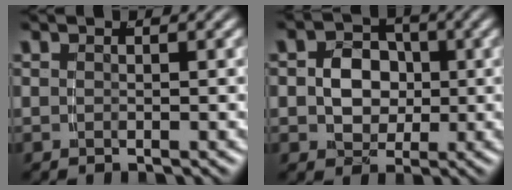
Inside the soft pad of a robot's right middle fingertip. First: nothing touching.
{"total": 4.2, "force": [-0.1, 3.6, 2.2], "torque": [-0.038, -0.015, 0.004]}